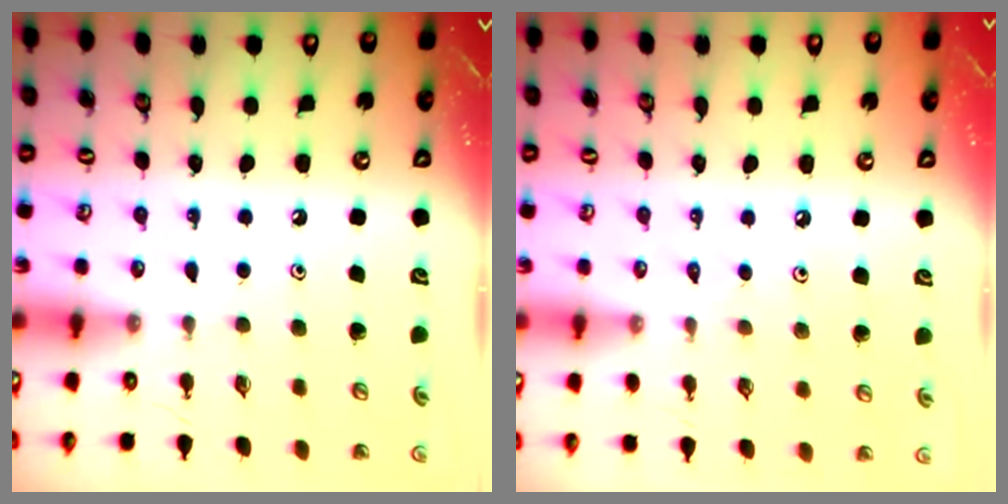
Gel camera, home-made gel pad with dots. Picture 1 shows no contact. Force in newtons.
{"total": 3.3, "press": 3.3, "slide": 0.5}